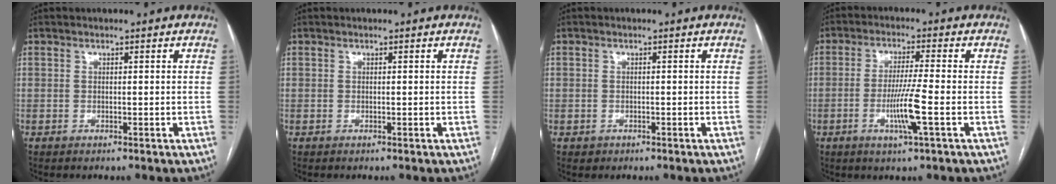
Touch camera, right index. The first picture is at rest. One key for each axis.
{"total": 0.0}
{"total": 1.4, "fx": -0.5, "fy": 1.2, "fz": 0.1, "tx": -0.002, "ty": 0.005, "tz": -0.006}
{"total": 6.8, "fx": -1.9, "fy": -0.6, "fz": 6.5, "tx": -0.120, "ty": -0.009, "tz": -0.036}